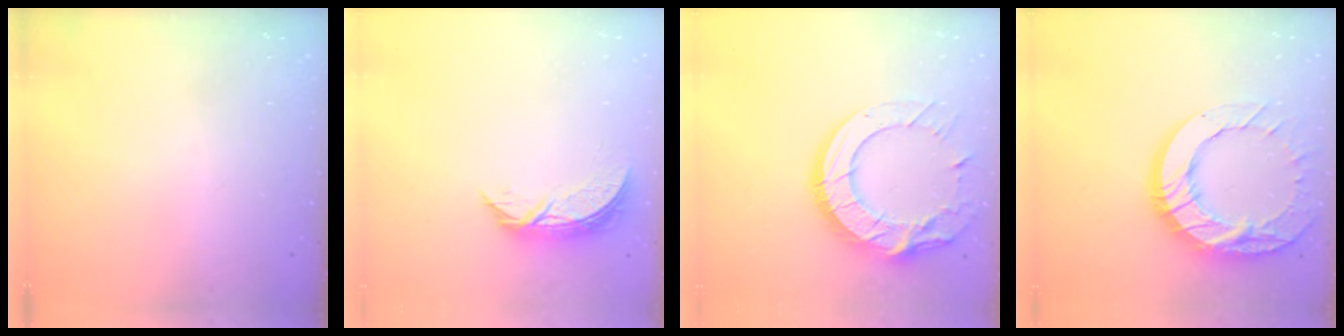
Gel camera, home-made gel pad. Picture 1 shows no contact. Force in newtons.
{"total": 7.1, "press": 7.1, "slide": 0.5}
{"total": 20.2, "press": 20.1, "slide": 1.7}
{"total": 20.9, "press": 20.8, "slide": 1.9}